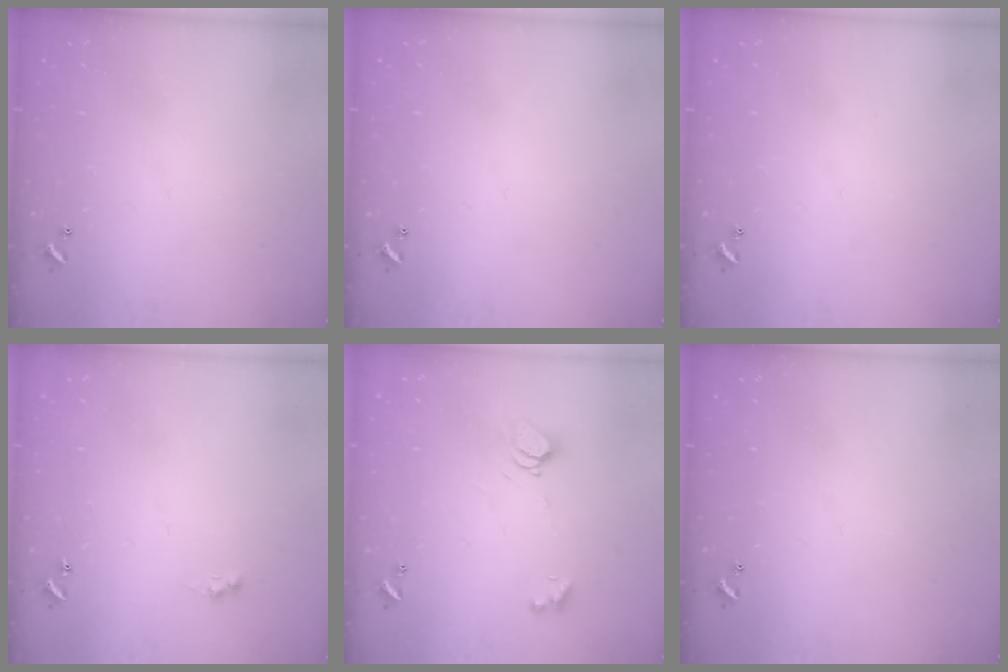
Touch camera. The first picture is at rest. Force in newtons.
{"total": 0.0}
{"total": 0.0}
{"total": 1.0, "press": 0.9, "slide": 0.4}
{"total": 5.5, "press": 5.4, "slide": 0.8}
{"total": 0.0}